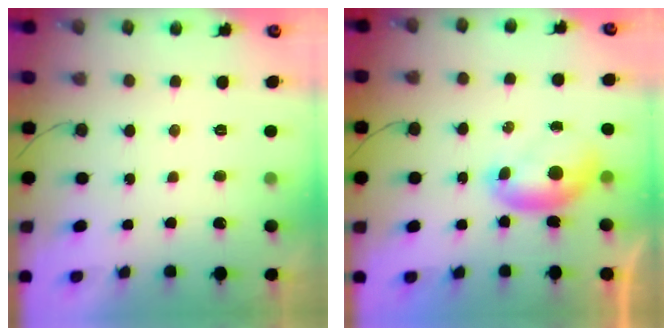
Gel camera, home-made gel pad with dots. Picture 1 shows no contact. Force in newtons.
{"total": 6.8, "press": 6.8, "slide": 0.7}